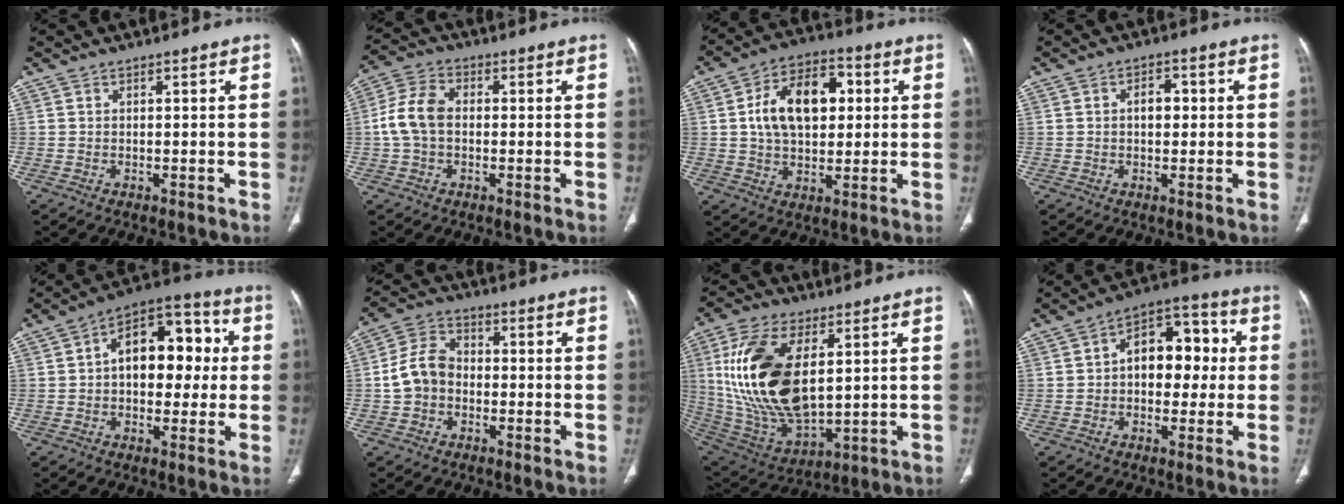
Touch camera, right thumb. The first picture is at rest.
{"total": 8.0, "force": [-0.2, 5.4, 5.9], "torque": [-0.121, 0.023, -0.011]}
{"total": 14.9, "force": [2.6, 9.2, 11.4], "torque": [-0.170, 0.014, 0.038]}
{"total": 3.6, "force": [0.4, 2.2, 2.8], "torque": [-0.038, 0.010, 0.003]}
{"total": 15.9, "force": [1.8, 9.7, 12.5], "torque": [-0.141, 0.036, 0.018]}
{"total": 8.1, "force": [-1.2, 6.4, 4.8], "torque": [-0.084, 0.031, -0.035]}
{"total": 22.9, "force": [4.8, 11.7, 19.2], "torque": [-0.378, -0.028, 0.099]}
{"total": 13.0, "force": [1.0, 8.3, 10.0], "torque": [-0.104, 0.035, 0.006]}